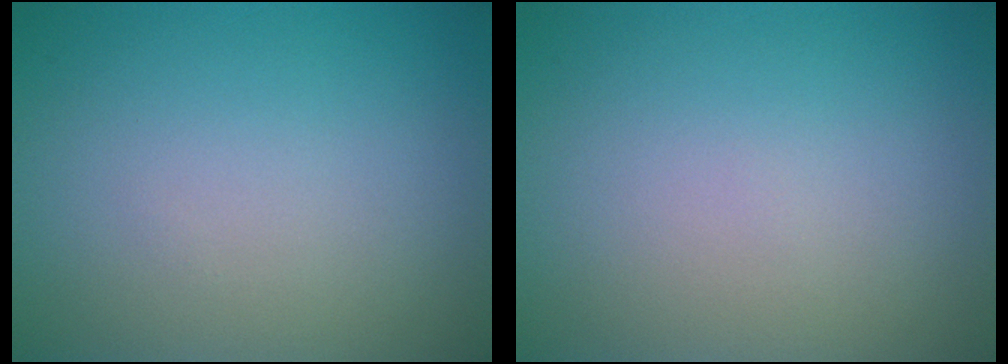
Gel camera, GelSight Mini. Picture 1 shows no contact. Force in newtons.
{"total": 0.0}